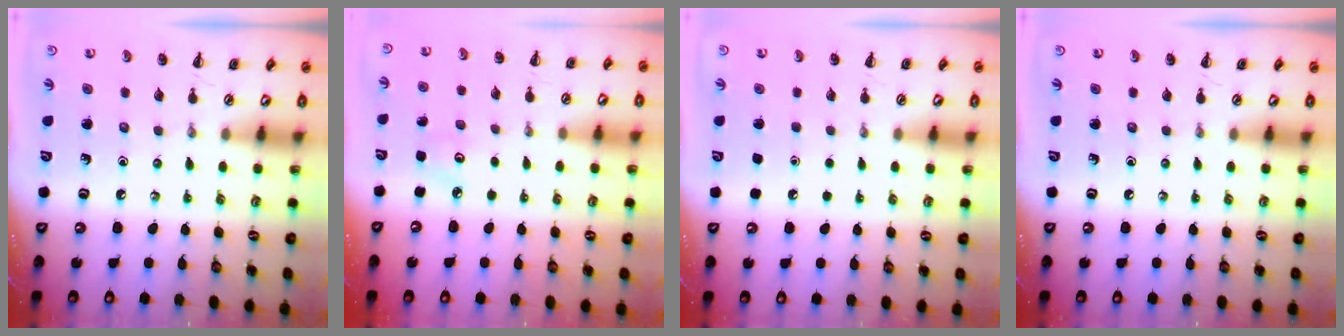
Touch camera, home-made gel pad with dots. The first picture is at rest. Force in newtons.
{"total": 2.6, "press": 2.5, "slide": 0.7}
{"total": 1.5, "press": 1.5, "slide": 0.1}
{"total": 0.0}